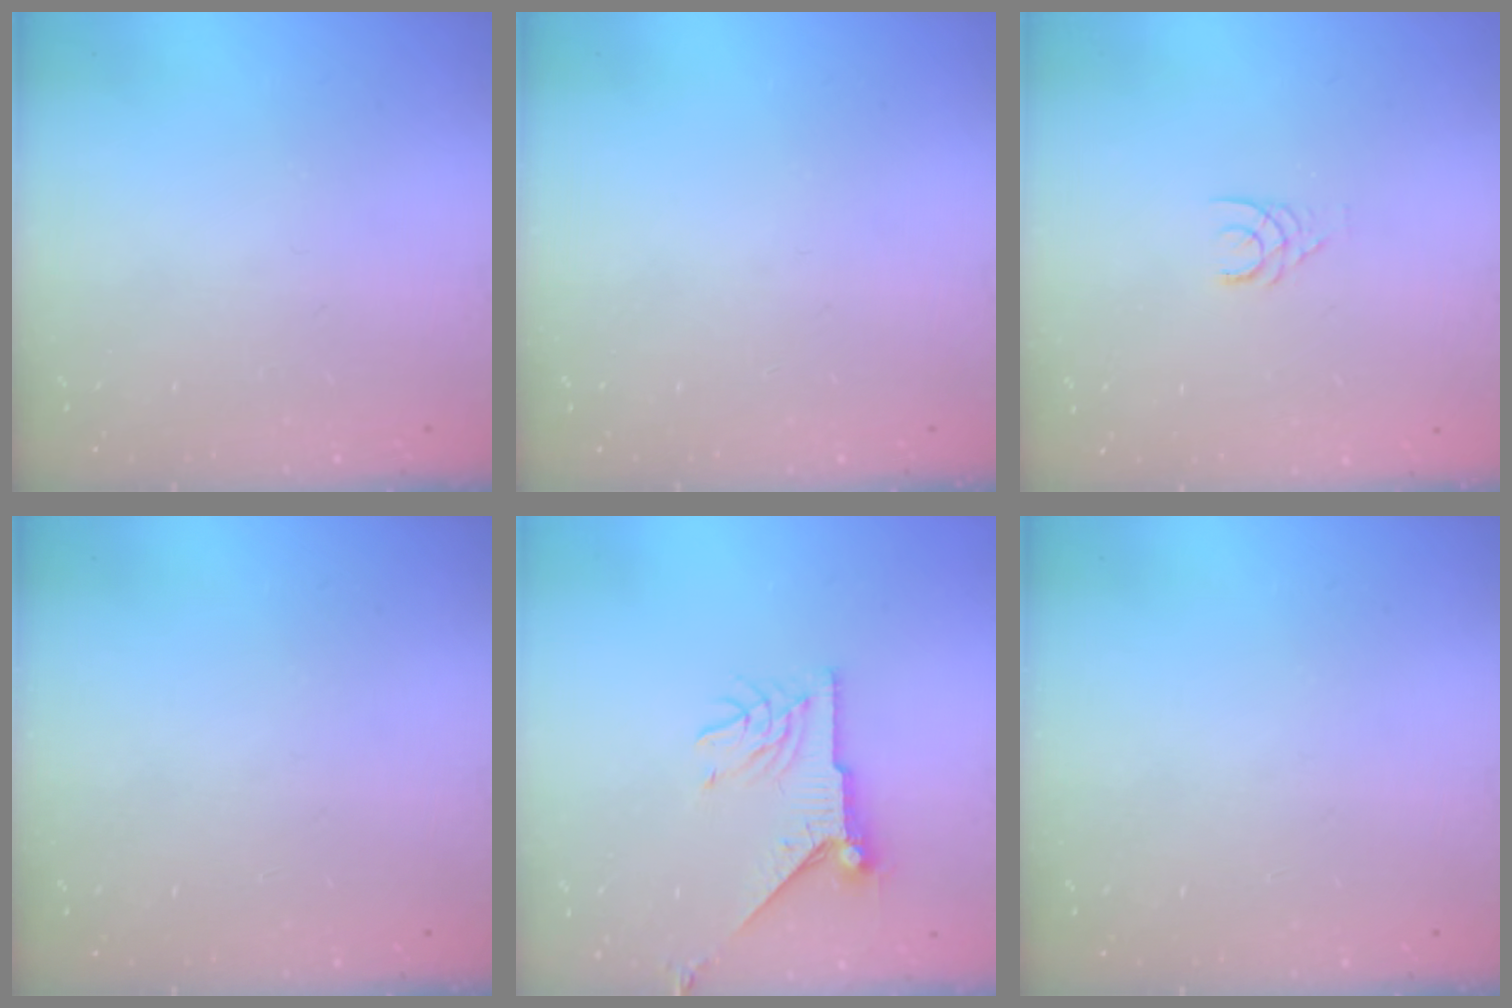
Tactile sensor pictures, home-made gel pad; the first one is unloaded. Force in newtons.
{"total": 0.0}
{"total": 2.4, "press": 2.4, "slide": 0.2}
{"total": 0.0}
{"total": 8.8, "press": 8.8, "slide": 0.1}
{"total": 0.0}